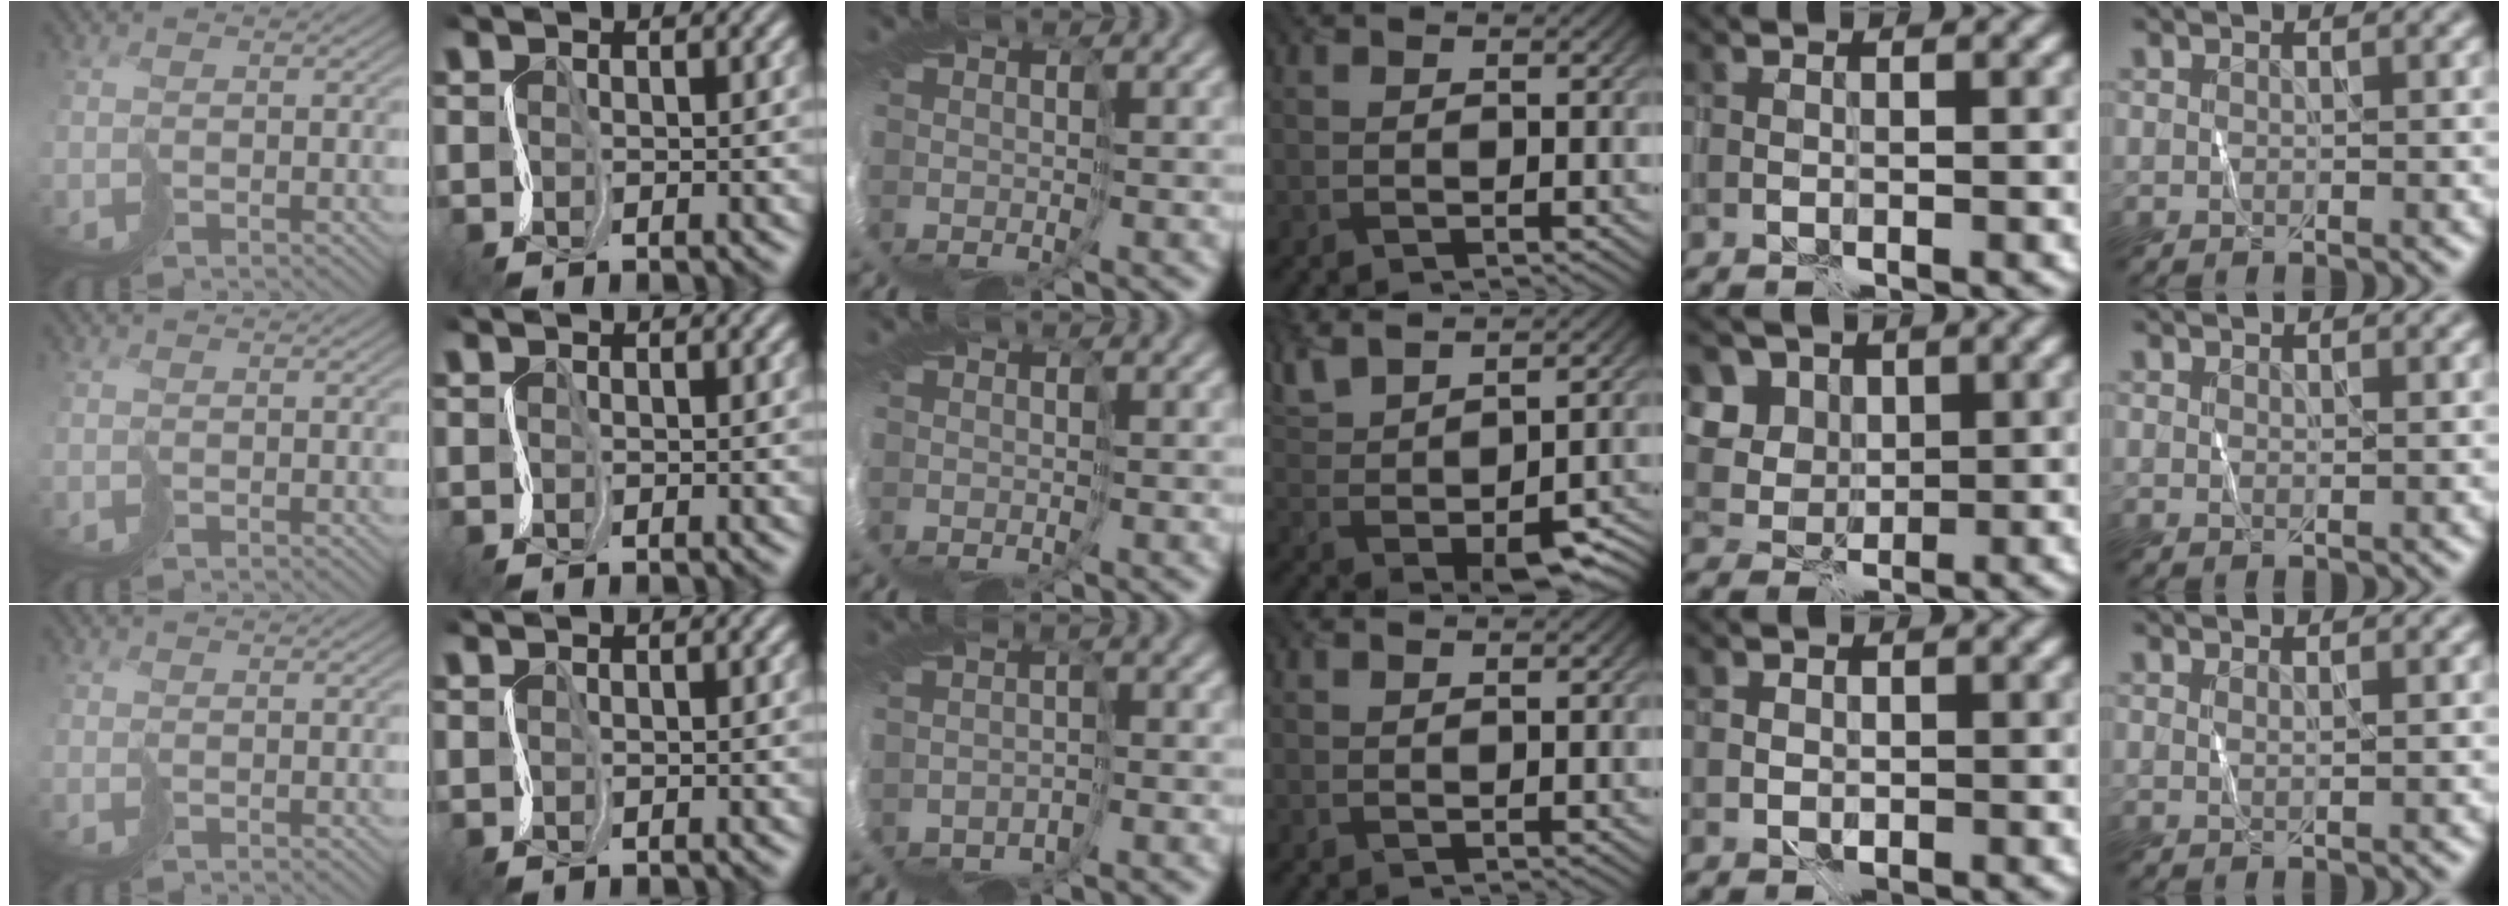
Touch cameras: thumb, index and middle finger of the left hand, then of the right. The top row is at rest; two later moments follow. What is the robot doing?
{"motion": "cut", "object": "paper bag"}